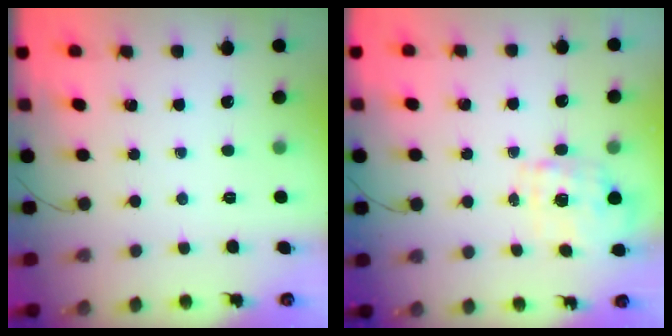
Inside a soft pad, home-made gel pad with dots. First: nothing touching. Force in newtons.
{"total": 1.7, "press": 1.6, "slide": 0.5}